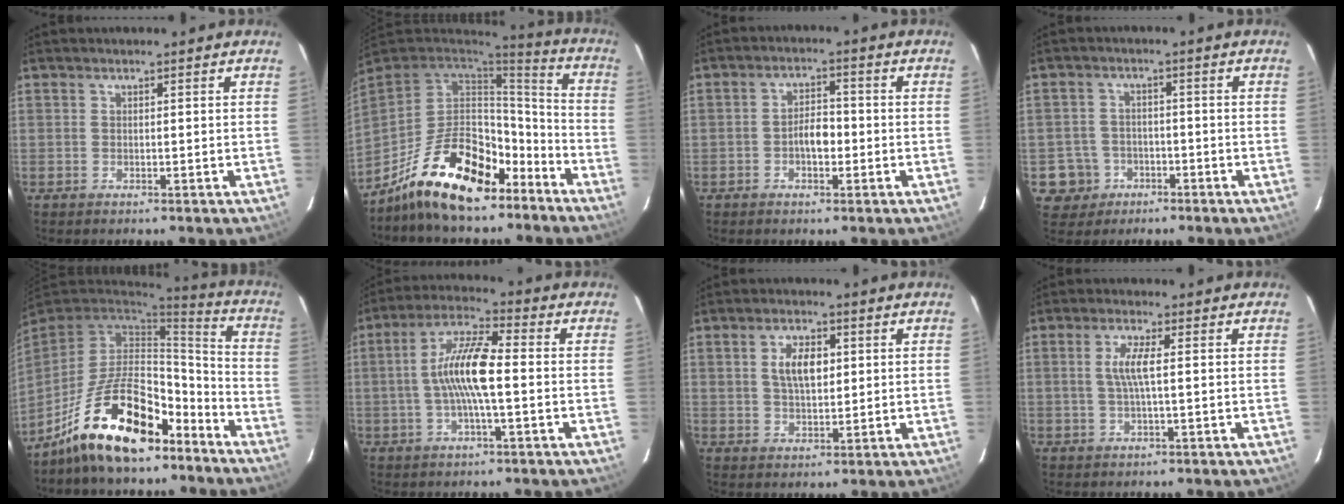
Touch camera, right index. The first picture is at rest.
{"total": 21.2, "force": [-13.7, 10.1, 12.7], "torque": [-0.245, 0.021, -0.214]}
{"total": 4.1, "force": [-1.3, 2.2, 3.2], "torque": [-0.058, 0.009, -0.020]}
{"total": 6.0, "force": [-2.7, 5.3, 0.5], "torque": [-0.026, 0.022, -0.040]}
{"total": 19.9, "force": [-13.5, 8.4, 12.0], "torque": [-0.226, 0.023, -0.218]}
{"total": 10.7, "force": [-1.0, 2.0, 10.4], "torque": [-0.208, 0.013, -0.023]}
{"total": 6.3, "force": [1.5, 3.3, 5.1], "torque": [-0.092, 0.007, 0.031]}
{"total": 4.3, "force": [0.3, 0.3, 4.3], "torque": [-0.084, 0.001, 0.007]}